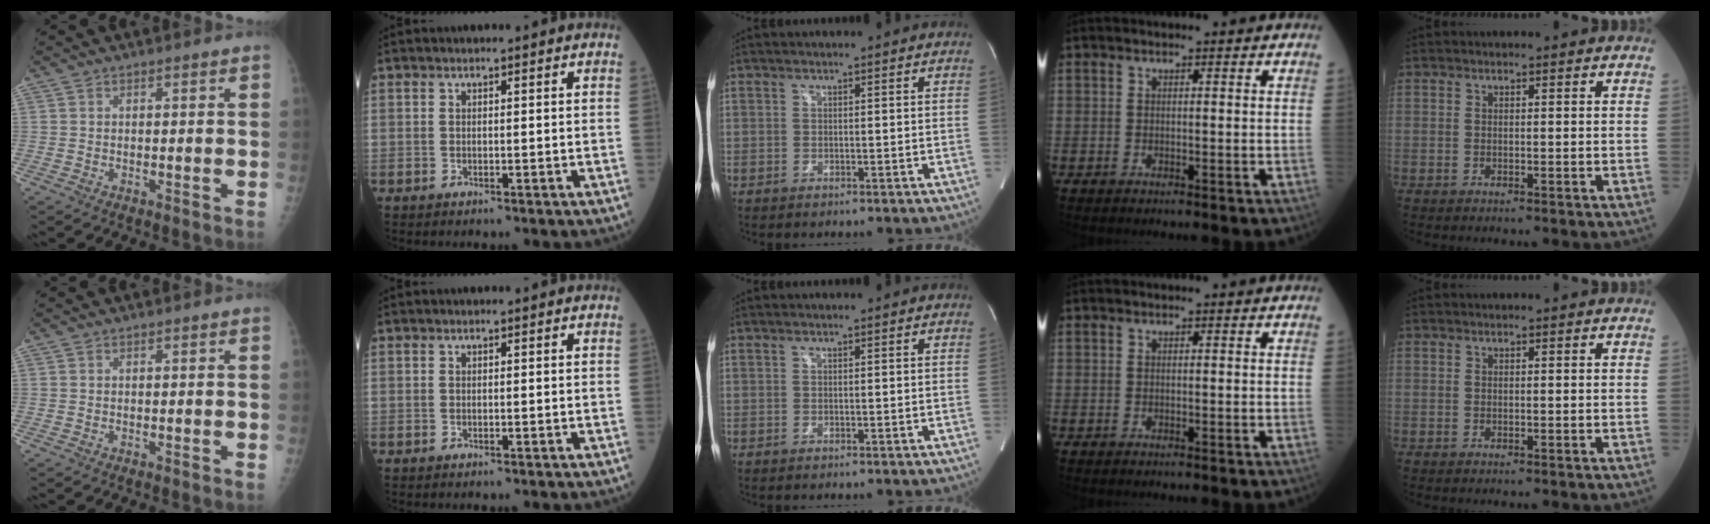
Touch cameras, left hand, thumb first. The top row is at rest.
{}